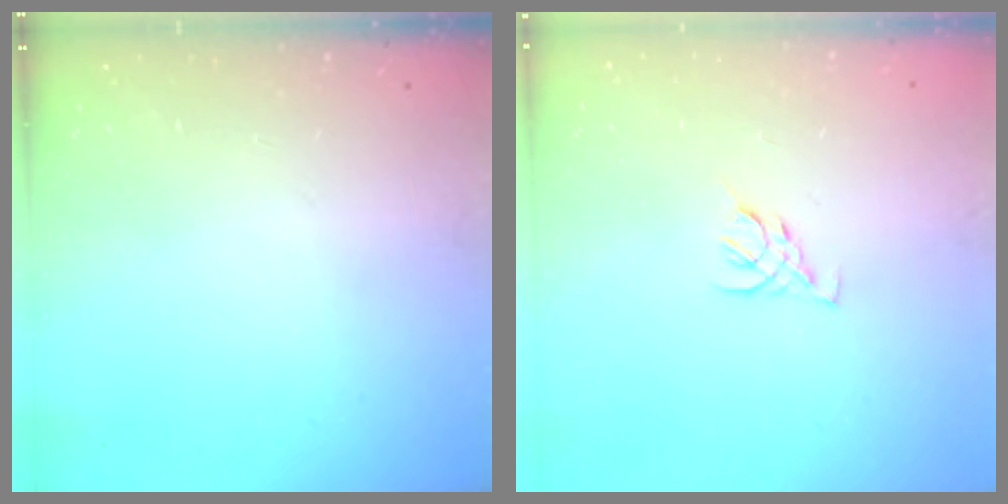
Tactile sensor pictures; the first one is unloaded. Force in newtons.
{"total": 3.2, "press": 3.2, "slide": 0.7}